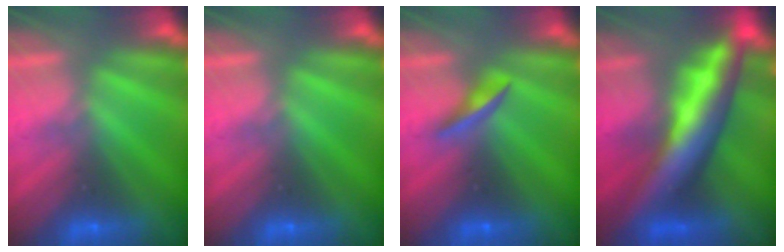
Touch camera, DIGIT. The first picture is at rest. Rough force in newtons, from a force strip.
{"total": 0.0}
{"total": 2.2}
{"total": 8.5}